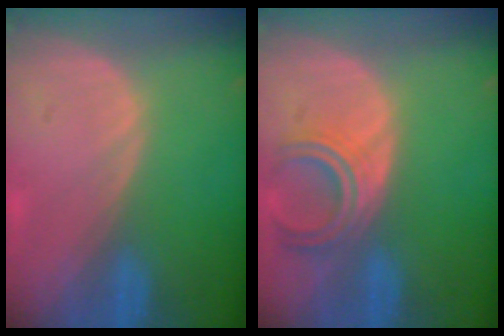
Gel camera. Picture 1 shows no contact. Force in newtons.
{"total": 5.2, "press": 5.1, "slide": 1.0}